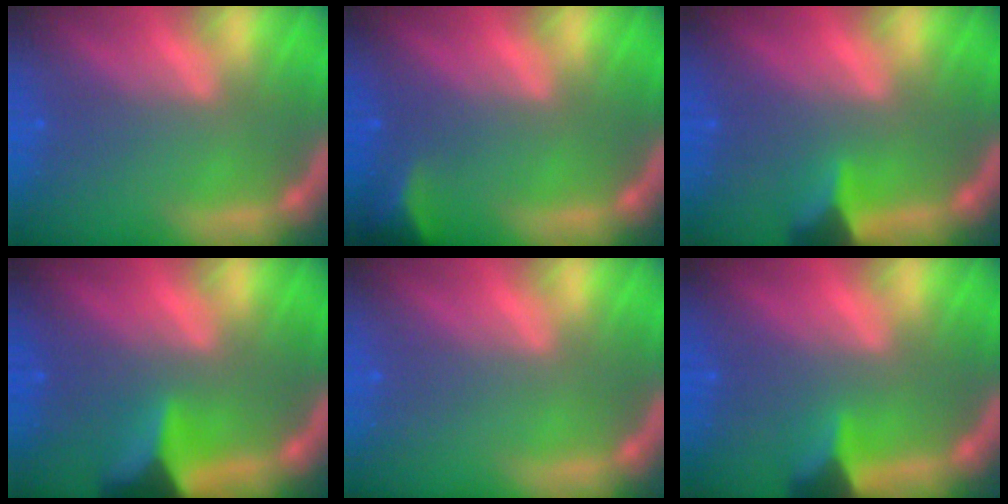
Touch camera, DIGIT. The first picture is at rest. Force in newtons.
{"total": 2.9}
{"total": 2.9}
{"total": 5.4}
{"total": 0.0}
{"total": 2.9}